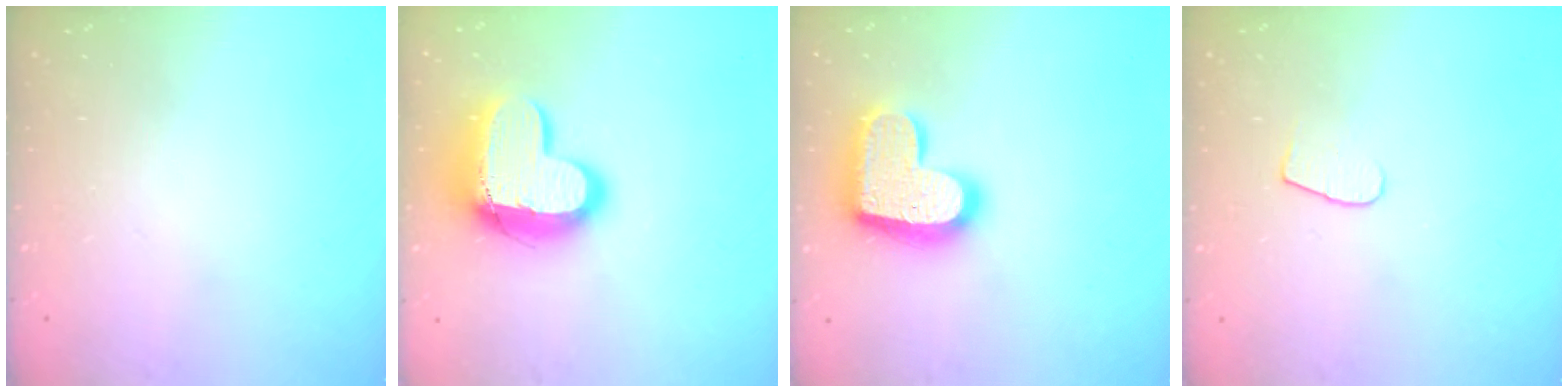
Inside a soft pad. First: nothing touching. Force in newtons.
{"total": 17.4, "press": 17.3, "slide": 1.3}
{"total": 19.0, "press": 19.0, "slide": 1.1}
{"total": 5.9, "press": 5.9, "slide": 0.6}